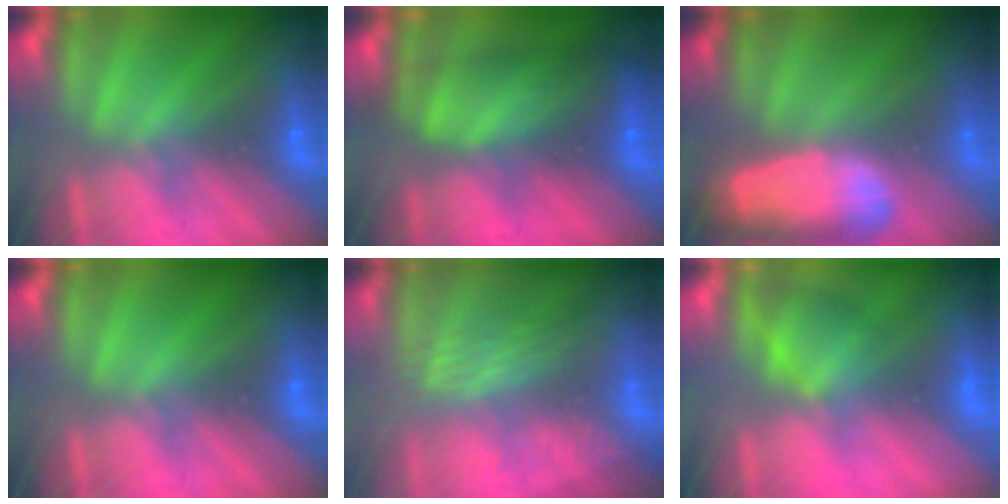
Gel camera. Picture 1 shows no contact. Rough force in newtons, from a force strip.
{"total": 7.6}
{"total": 7.4}
{"total": 0.0}
{"total": 3.0}
{"total": 2.9}